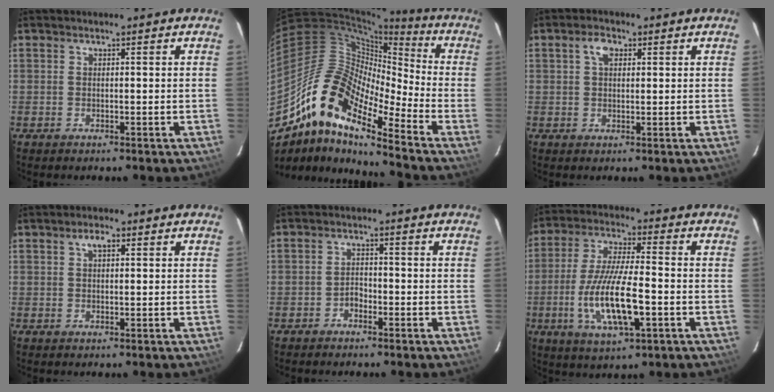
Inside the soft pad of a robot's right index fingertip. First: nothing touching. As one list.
[{"total": 15.9, "force": [-10.9, 4.3, 10.7], "torque": [-0.167, 0.000, -0.225]}, {"total": 3.0, "force": [1.1, 1.9, 2.1], "torque": [-0.039, 0.010, 0.020]}, {"total": 2.2, "force": [0.9, 1.1, 1.7], "torque": [-0.031, 0.009, 0.016]}, {"total": 1.9, "force": [-1.4, 1.1, 0.5], "torque": [-0.008, 0.007, -0.021]}, {"total": 14.2, "force": [-4.0, 3.3, 13.2], "torque": [-0.266, -0.013, -0.072]}]